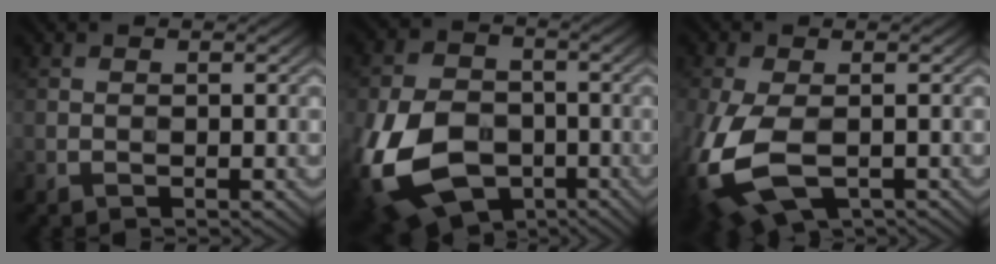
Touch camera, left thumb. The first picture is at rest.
{"total": 17.2, "force": [-6.3, 11.8, 10.8], "torque": [-0.273, -0.049, -0.111]}
{"total": 11.9, "force": [-3.9, 6.6, 9.1], "torque": [-0.255, -0.039, -0.061]}